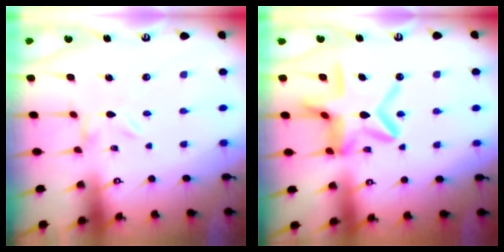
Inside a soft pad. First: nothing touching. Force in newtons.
{"total": 16.5, "press": 16.5, "slide": 1.5}